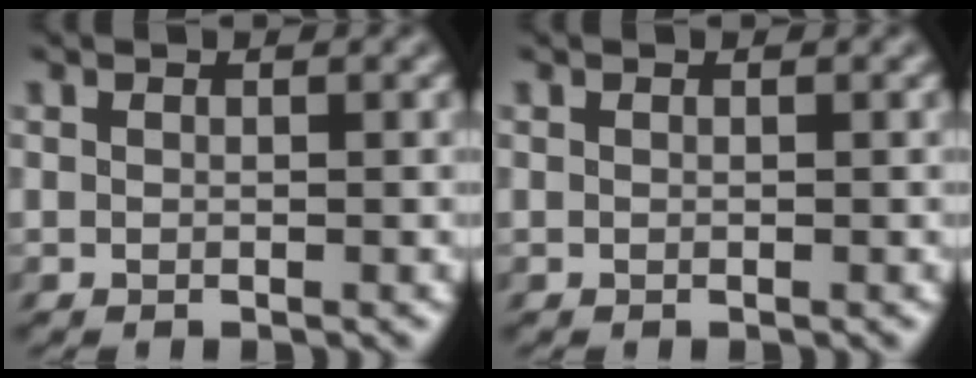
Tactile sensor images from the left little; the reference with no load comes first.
{"total": 0.0}